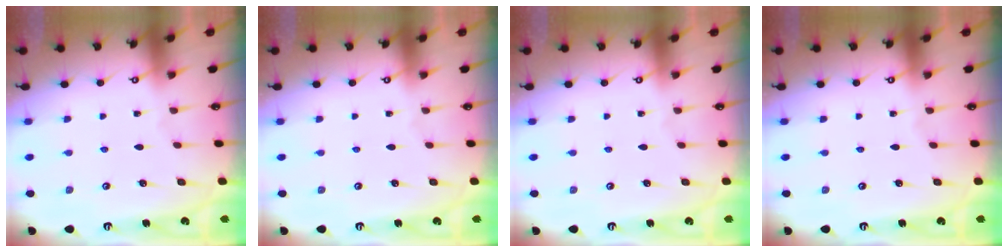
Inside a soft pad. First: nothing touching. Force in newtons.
{"total": 0.0}
{"total": 0.0}
{"total": 0.0}